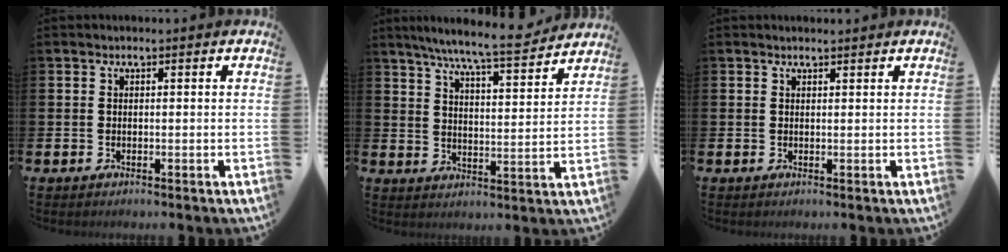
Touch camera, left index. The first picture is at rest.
{"total": 8.4, "force": [7.7, 0.0, 3.4], "torque": [-0.071, -0.050, 0.131]}
{"total": 0.9, "force": [0.9, 0.0, 0.1], "torque": [0.012, -0.005, 0.013]}